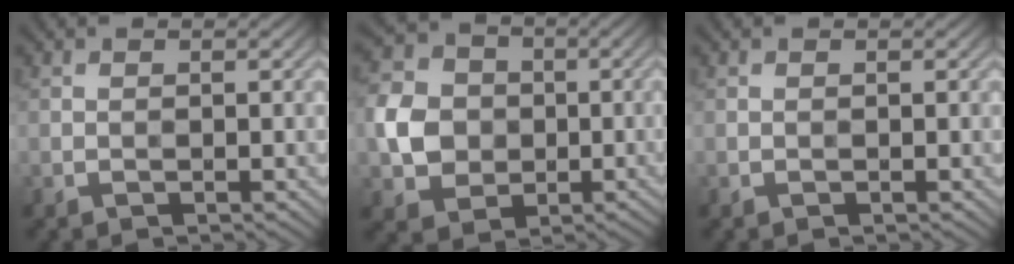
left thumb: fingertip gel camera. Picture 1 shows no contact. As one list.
[{"total": 7.3, "force": [-0.7, 6.4, 3.5], "torque": [-0.083, 0.000, -0.021]}, {"total": 0.0}]